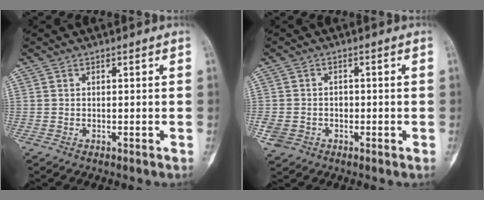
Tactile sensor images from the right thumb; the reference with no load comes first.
{"total": 4.5, "force": [-1.4, 3.9, 1.6], "torque": [-0.029, 0.013, -0.017]}